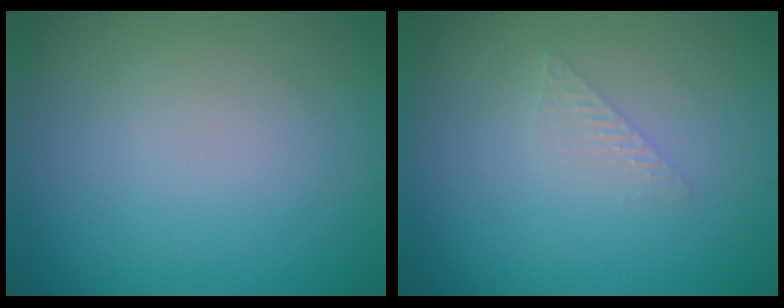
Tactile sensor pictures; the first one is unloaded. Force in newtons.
{"total": 1.0, "press": 1.0, "slide": 0.0}